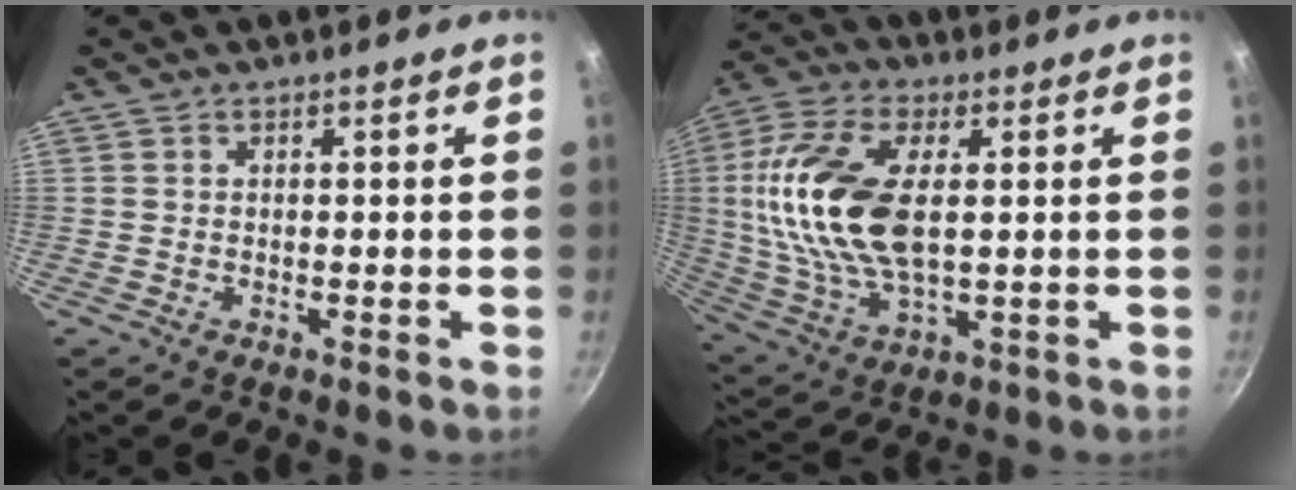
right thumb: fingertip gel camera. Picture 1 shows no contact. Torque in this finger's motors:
{"motor_torque": [0.94, 1.51, 2.07, 0.32, 0.66]}